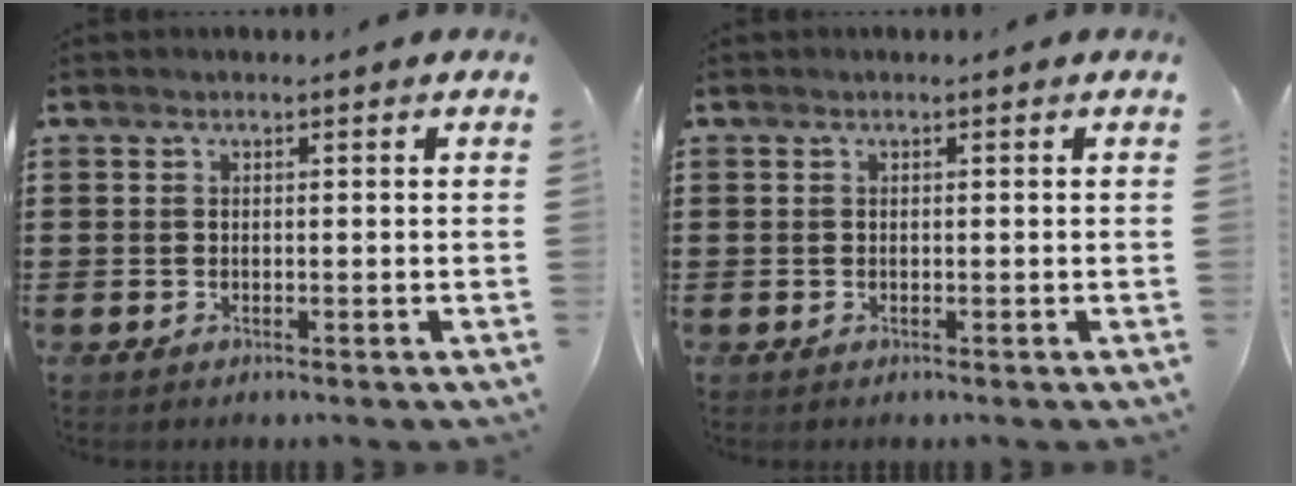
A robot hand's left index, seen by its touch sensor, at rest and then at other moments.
{"total": 0.0}